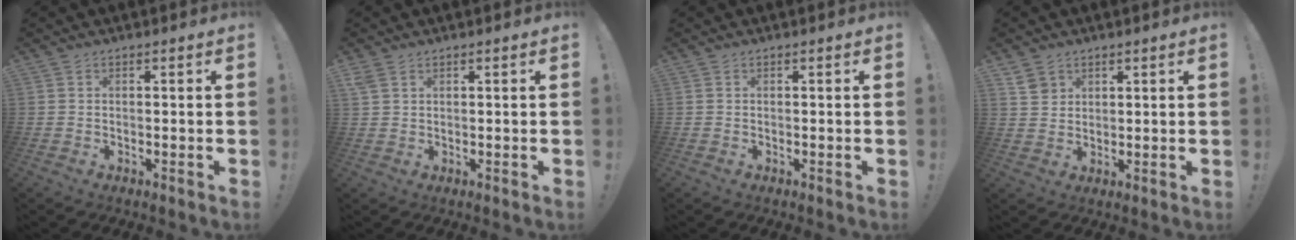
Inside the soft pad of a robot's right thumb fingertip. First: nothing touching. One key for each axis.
{"total": 2.7, "fx": 1.6, "fy": 1.5, "fz": 1.5, "tx": -0.027, "ty": -0.003, "tz": 0.032}
{"total": 0.0}
{"total": 4.2, "fx": 2.7, "fy": 3.1, "fz": 0.9, "tx": -0.005, "ty": -0.014, "tz": 0.049}